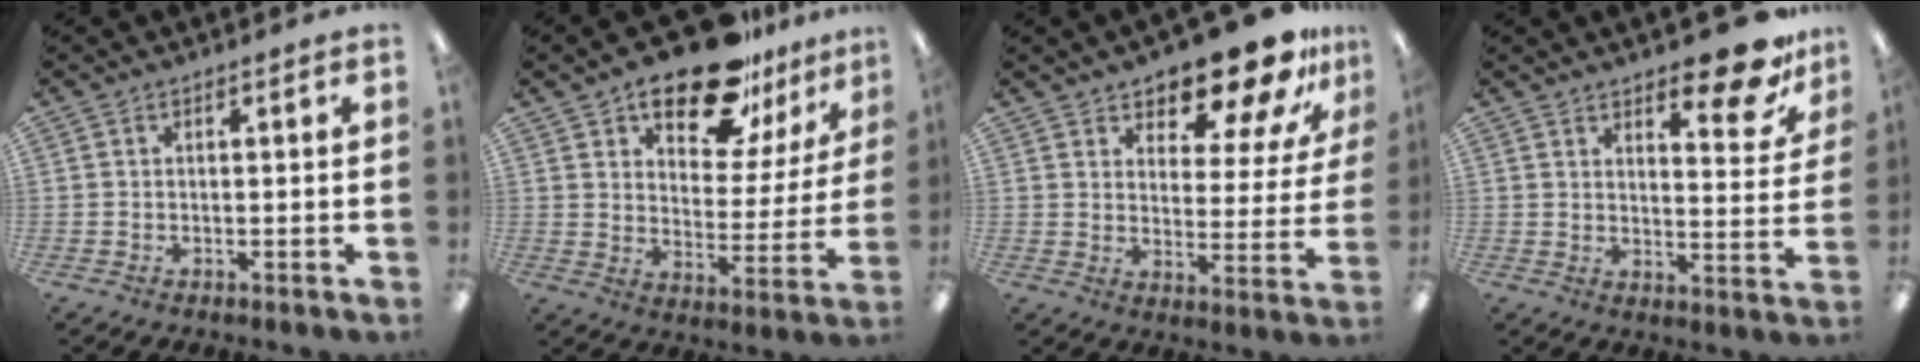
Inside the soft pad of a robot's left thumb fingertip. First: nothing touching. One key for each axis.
{"total": 18.2, "fx": 14.0, "fy": 7.8, "fz": 8.8, "tx": -0.140, "ty": -0.086, "tz": 0.242}
{"total": 15.1, "fx": 12.7, "fy": 5.2, "fz": 6.2, "tx": -0.101, "ty": -0.097, "tz": 0.219}
{"total": 11.8, "fx": 9.4, "fy": 3.6, "fz": 6.1, "tx": -0.059, "ty": -0.074, "tz": 0.159}